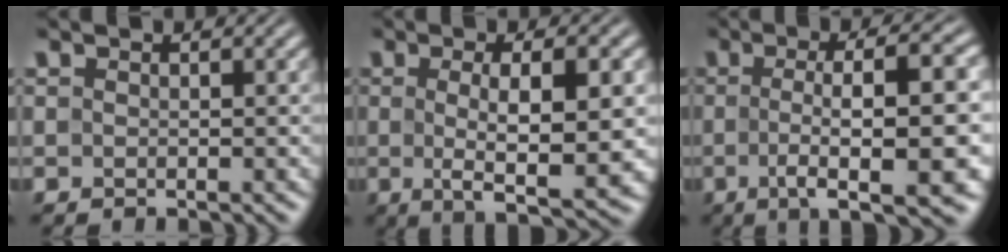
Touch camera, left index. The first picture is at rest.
{"total": 7.5, "force": [-0.3, 1.9, 7.3], "torque": [-0.112, -0.004, -0.001]}
{"total": 10.5, "force": [-1.3, 2.6, 10.1], "torque": [-0.134, 0.007, -0.024]}